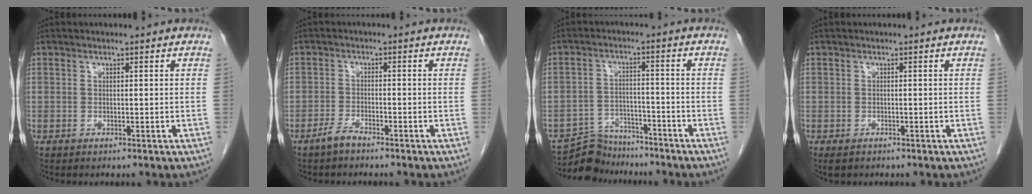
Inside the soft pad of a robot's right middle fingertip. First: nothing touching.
{"total": 2.2, "force": [-1.9, 0.3, 1.1], "torque": [-0.026, -0.001, -0.036]}
{"total": 7.3, "force": [-6.9, 2.3, -0.3], "torque": [0.005, 0.012, -0.122]}
{"total": 1.2, "force": [-0.8, 0.8, 0.5], "torque": [-0.011, 0.000, -0.007]}